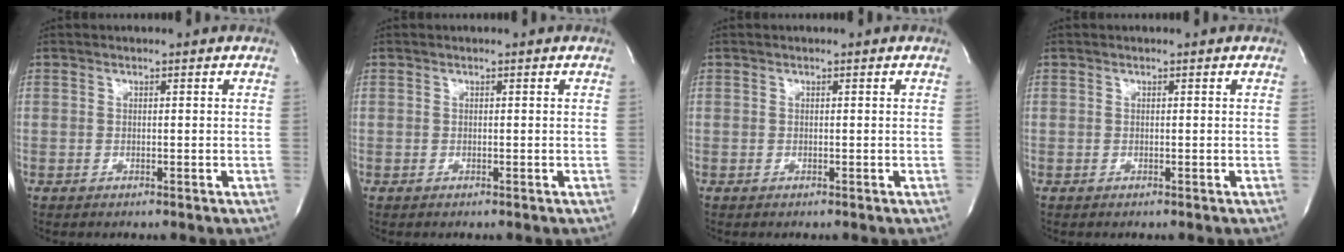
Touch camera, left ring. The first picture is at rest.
{"total": 0.0}
{"total": 0.0}
{"total": 0.0}